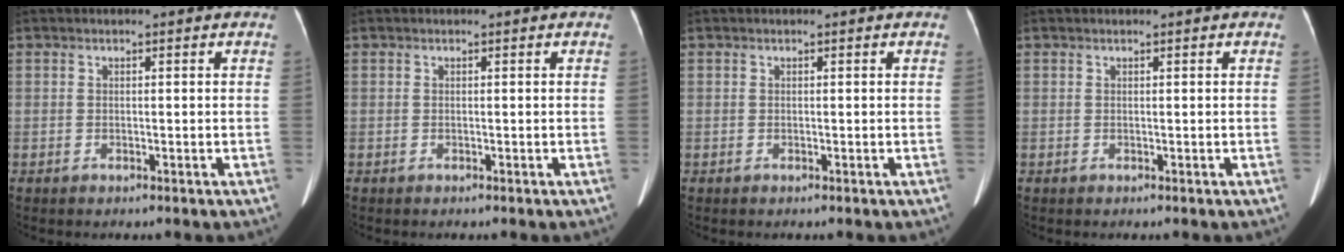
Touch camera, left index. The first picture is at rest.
{"total": 0.0}
{"total": 0.0}
{"total": 0.0}